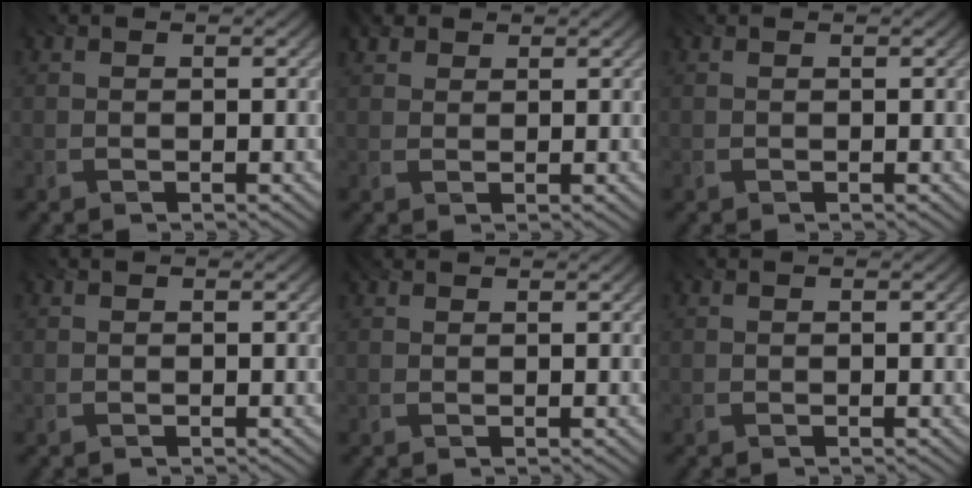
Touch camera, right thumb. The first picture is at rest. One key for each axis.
{"total": 2.0, "fx": 1.4, "fy": 1.3, "fz": 0.7, "tx": -0.018, "ty": 0.004, "tz": 0.027}
{"total": 0.0}
{"total": 0.0}
{"total": 1.6, "fx": 1.4, "fy": 0.5, "fz": 0.7, "tx": -0.016, "ty": 0.005, "tz": 0.021}
{"total": 0.0}